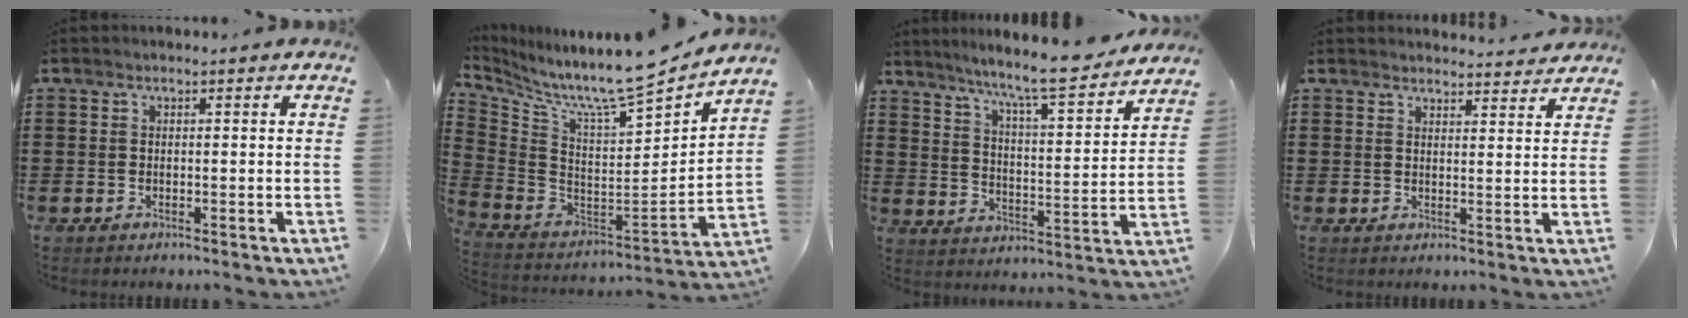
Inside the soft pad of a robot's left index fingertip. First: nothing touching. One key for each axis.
{"total": 8.9, "fx": 7.9, "fy": 0.1, "fz": 4.1, "tx": -0.099, "ty": -0.081, "tz": 0.121}
{"total": 8.1, "fx": 7.3, "fy": -0.5, "fz": 3.6, "tx": -0.081, "ty": -0.057, "tz": 0.113}
{"total": 3.0, "fx": 3.0, "fy": 0.1, "fz": 0.3, "tx": -0.006, "ty": -0.013, "tz": 0.054}